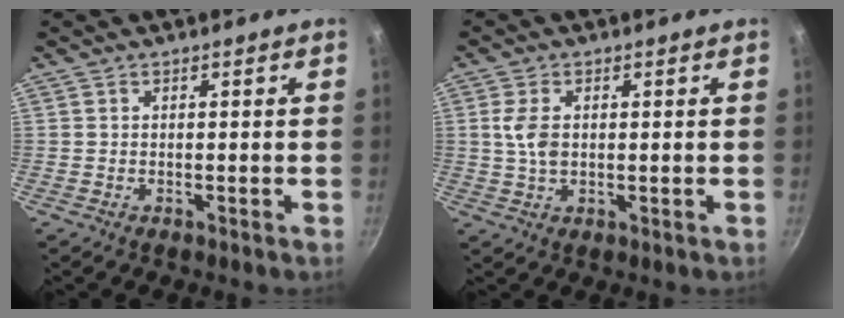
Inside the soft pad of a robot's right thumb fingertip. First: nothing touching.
{"total": 4.8, "force": [0.7, 2.9, 3.8], "torque": [-0.077, 0.004, 0.014]}